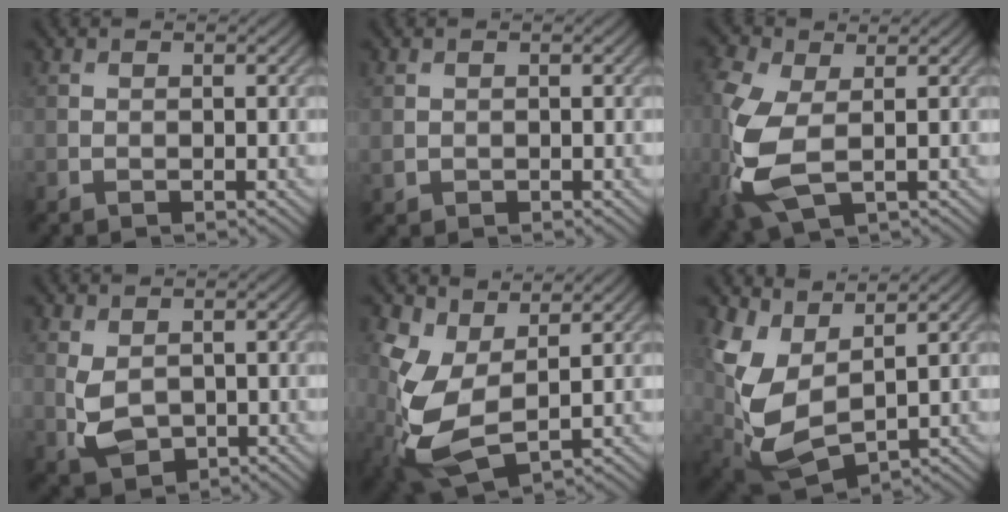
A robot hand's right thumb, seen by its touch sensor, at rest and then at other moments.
{"total": 0.9, "force": [0.3, 0.8, 0.3], "torque": [-0.010, -0.006, 0.008]}
{"total": 10.6, "force": [-1.3, 6.0, 8.6], "torque": [-0.264, -0.014, -0.025]}
{"total": 4.4, "force": [-0.3, 3.1, 3.2], "torque": [-0.076, -0.013, 0.000]}
{"total": 10.0, "force": [0.8, 5.7, 8.2], "torque": [-0.223, -0.007, 0.011]}
{"total": 8.6, "force": [2.1, 5.2, 6.5], "torque": [-0.166, -0.014, 0.044]}